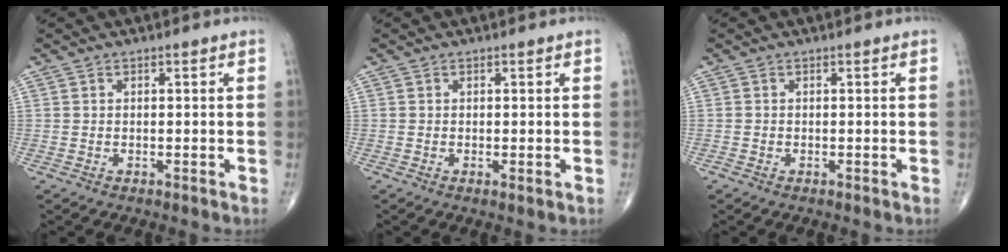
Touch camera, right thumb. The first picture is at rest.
{"total": 0.6, "force": [-0.1, 0.1, 0.6], "torque": [-0.014, -0.003, -0.004]}
{"total": 0.0}